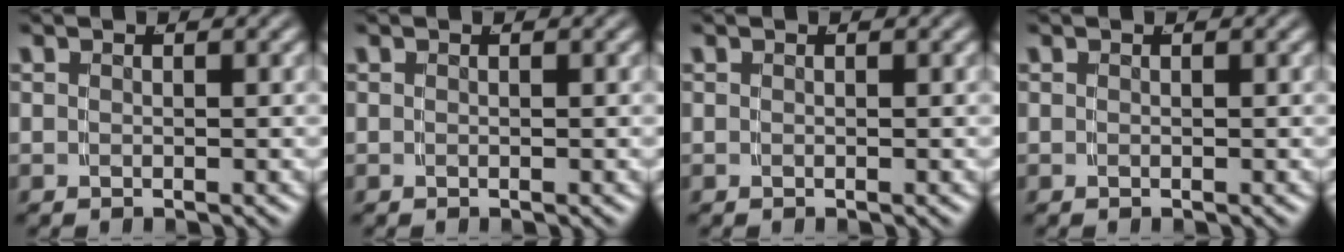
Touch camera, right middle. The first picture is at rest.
{"total": 0.0}
{"total": 0.0}
{"total": 0.0}